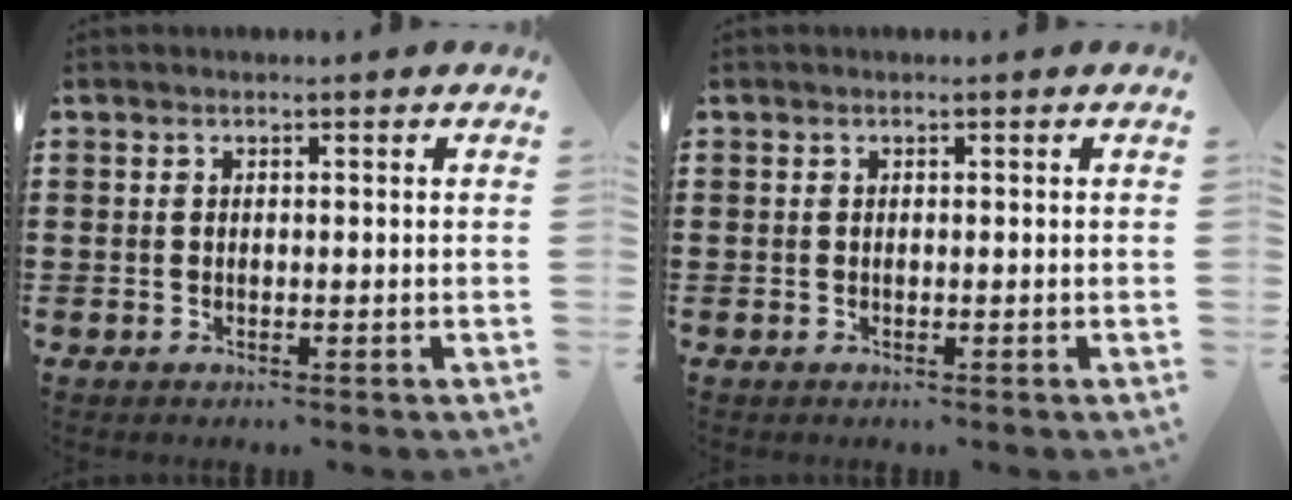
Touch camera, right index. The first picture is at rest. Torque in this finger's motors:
{"motor_torque": [0.33, 0.19, 0.00, 0.01]}